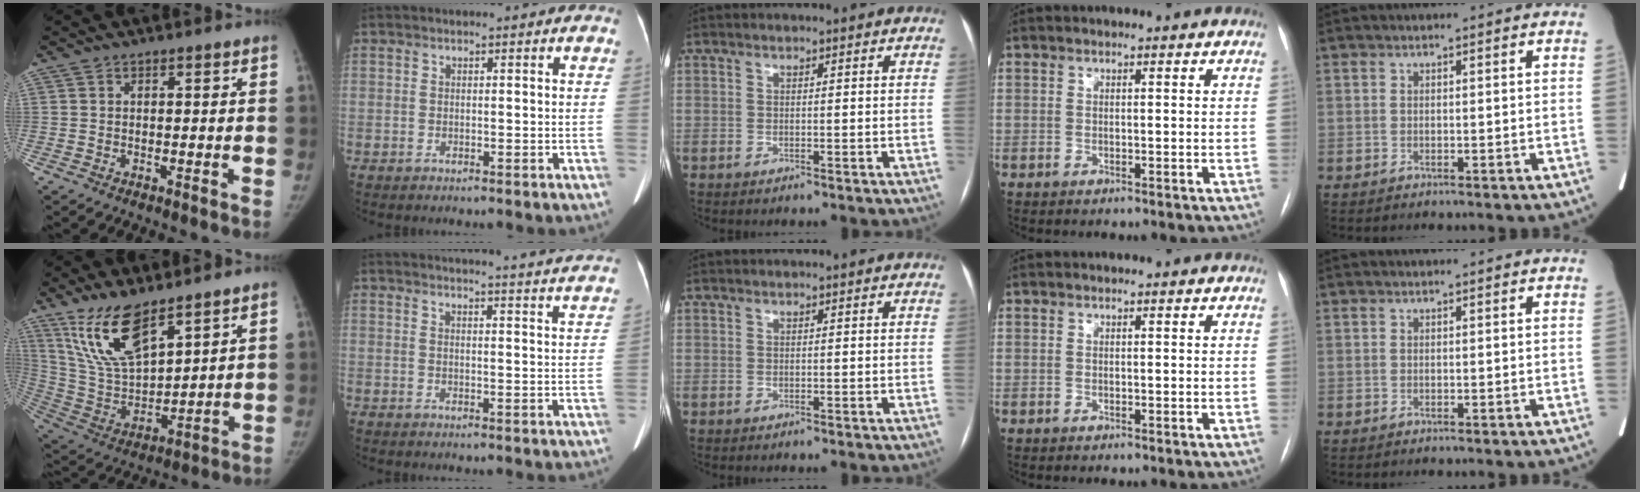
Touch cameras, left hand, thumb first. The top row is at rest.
{"thumb": {"total": 15.0, "force": [10.2, 5.3, 9.7], "torque": [-0.166, -0.051, 0.216]}, "index": {"total": 15.7, "force": [15.2, -1.1, 3.7], "torque": [-0.050, -0.052, 0.164]}}